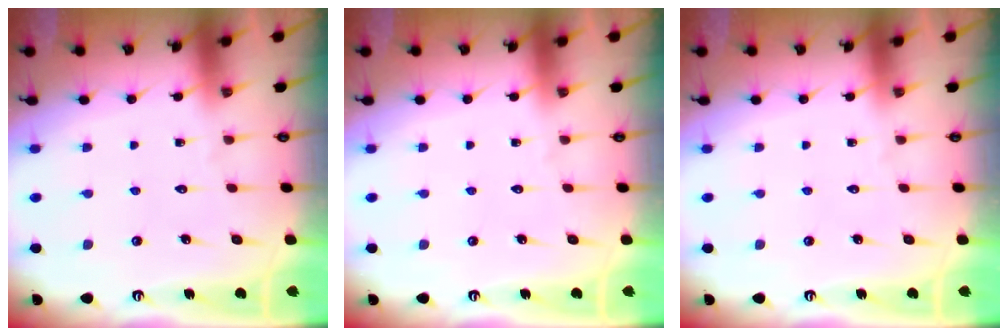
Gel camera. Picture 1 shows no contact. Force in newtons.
{"total": 0.0}
{"total": 0.0}